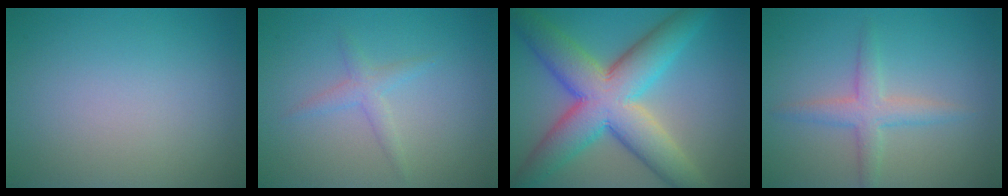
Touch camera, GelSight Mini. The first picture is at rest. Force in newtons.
{"total": 1.6, "press": 1.6, "slide": 0.1}
{"total": 11.0, "press": 11.0, "slide": 0.5}
{"total": 2.9, "press": 2.9, "slide": 0.1}